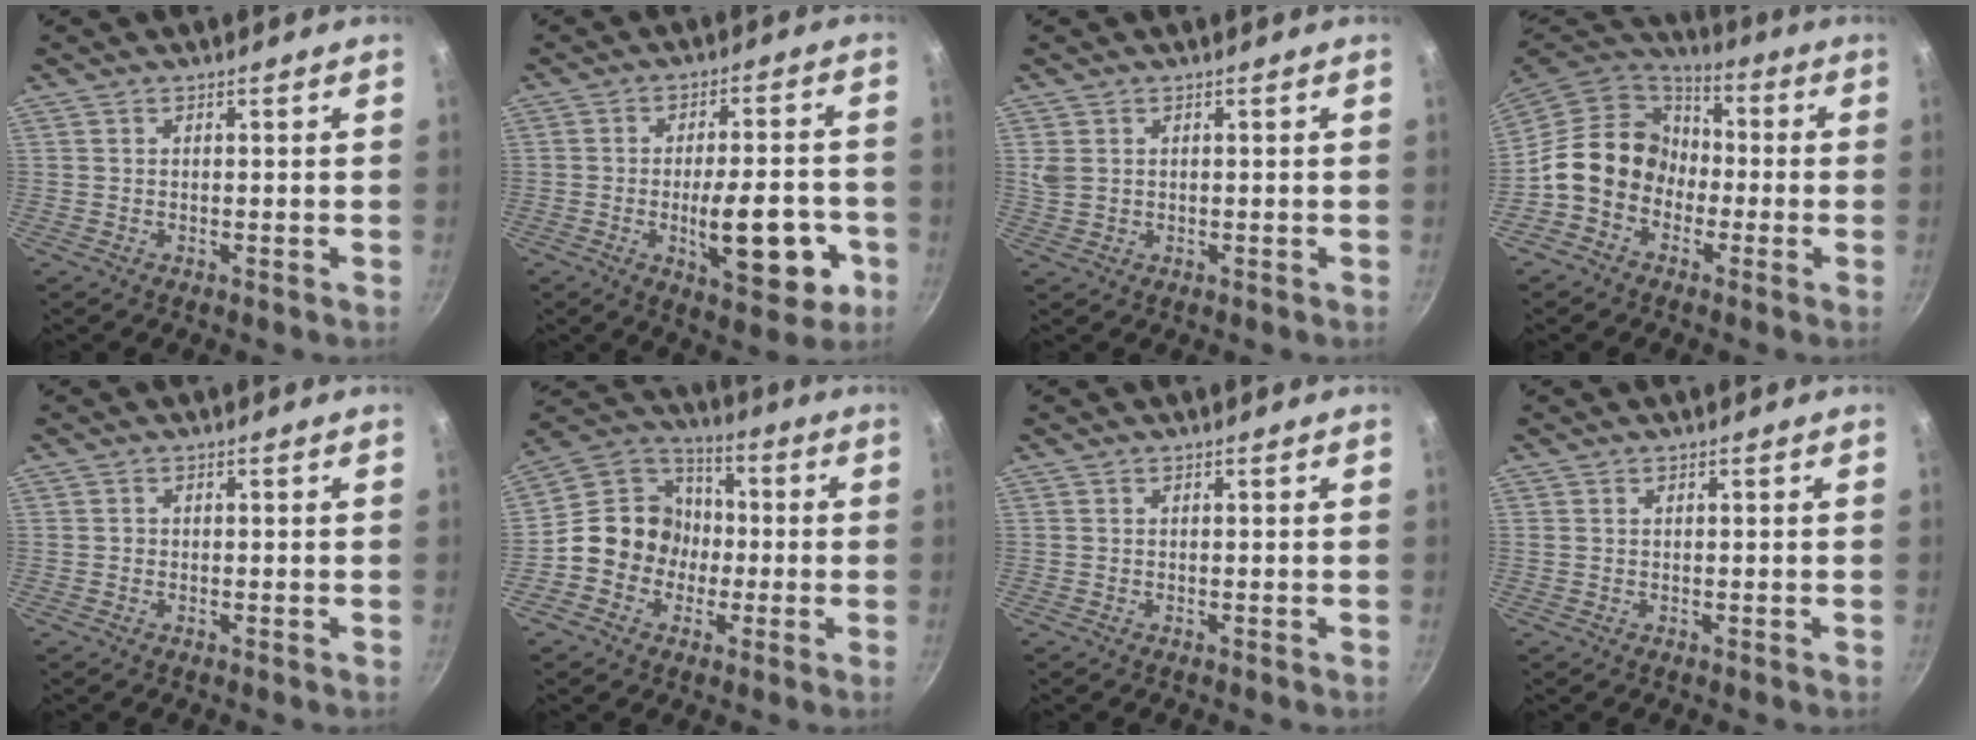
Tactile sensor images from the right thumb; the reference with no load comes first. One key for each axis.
{"total": 15.3, "fx": -4.4, "fy": 6.0, "fz": 13.4, "tx": -0.162, "ty": 0.016, "tz": -0.055}
{"total": 2.6, "fx": 0.8, "fy": 2.0, "fz": 1.5, "tx": -0.027, "ty": -0.001, "tz": 0.019}
{"total": 13.9, "fx": -2.7, "fy": 11.7, "fz": 7.0, "tx": -0.078, "ty": 0.047, "tz": -0.064}
{"total": 0.6, "fx": 0.0, "fy": 0.5, "fz": 0.1, "tx": 0.003, "ty": 0.003, "tz": -0.002}
{"total": 12.4, "fx": -2.3, "fy": 11.2, "fz": 4.7, "tx": -0.029, "ty": 0.038, "tz": -0.061}
{"total": 0.0}
{"total": 0.0}